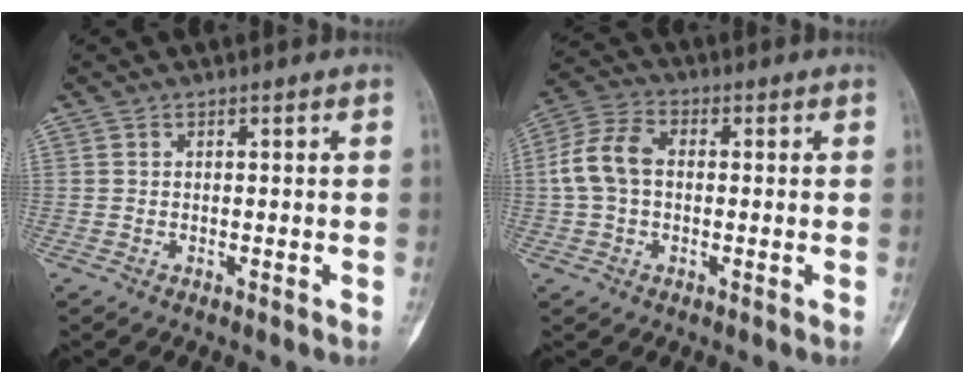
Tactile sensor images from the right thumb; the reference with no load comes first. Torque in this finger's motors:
{"motor_torque": [0.57, 1.18, 0.46, -0.45, 0.08]}